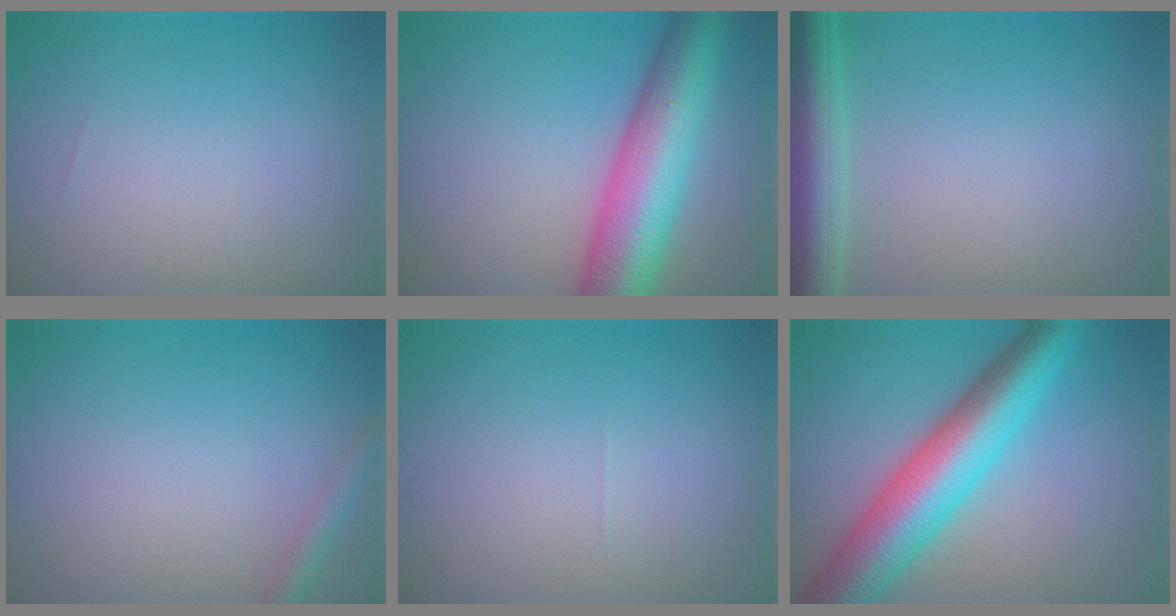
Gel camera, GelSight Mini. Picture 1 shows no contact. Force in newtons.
{"total": 10.1, "press": 10.1, "slide": 0.2}
{"total": 4.9, "press": 4.9, "slide": 0.2}
{"total": 1.5, "press": 1.5, "slide": 0.1}
{"total": 0.0}
{"total": 9.3, "press": 9.3, "slide": 0.1}